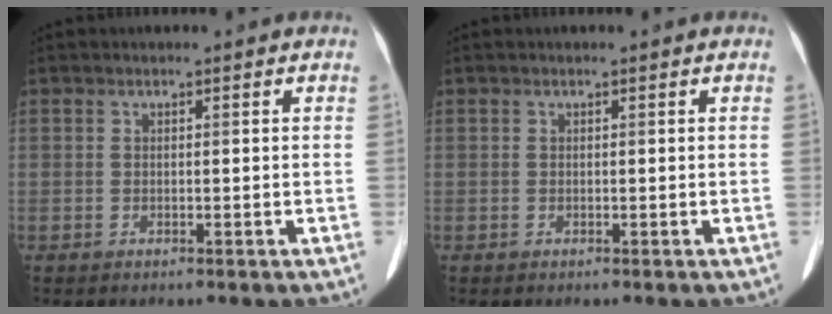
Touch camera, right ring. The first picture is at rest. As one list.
[{"total": 0.0}]